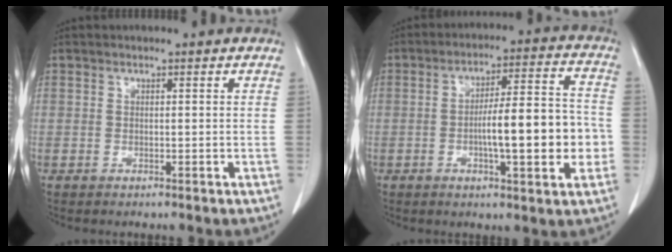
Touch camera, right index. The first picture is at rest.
{"total": 13.0, "force": [-2.4, 2.4, 12.6], "torque": [-0.194, 0.020, -0.035]}